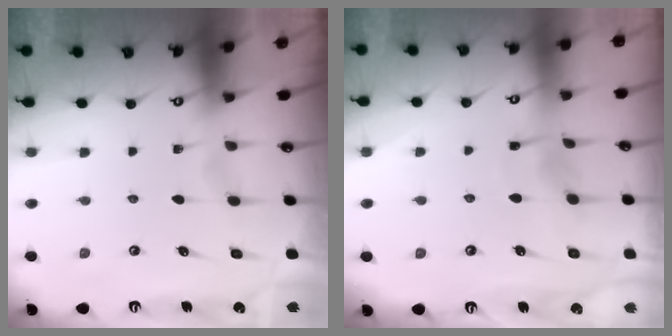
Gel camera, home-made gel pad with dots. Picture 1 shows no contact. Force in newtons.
{"total": 3.7, "press": 3.6, "slide": 0.6}